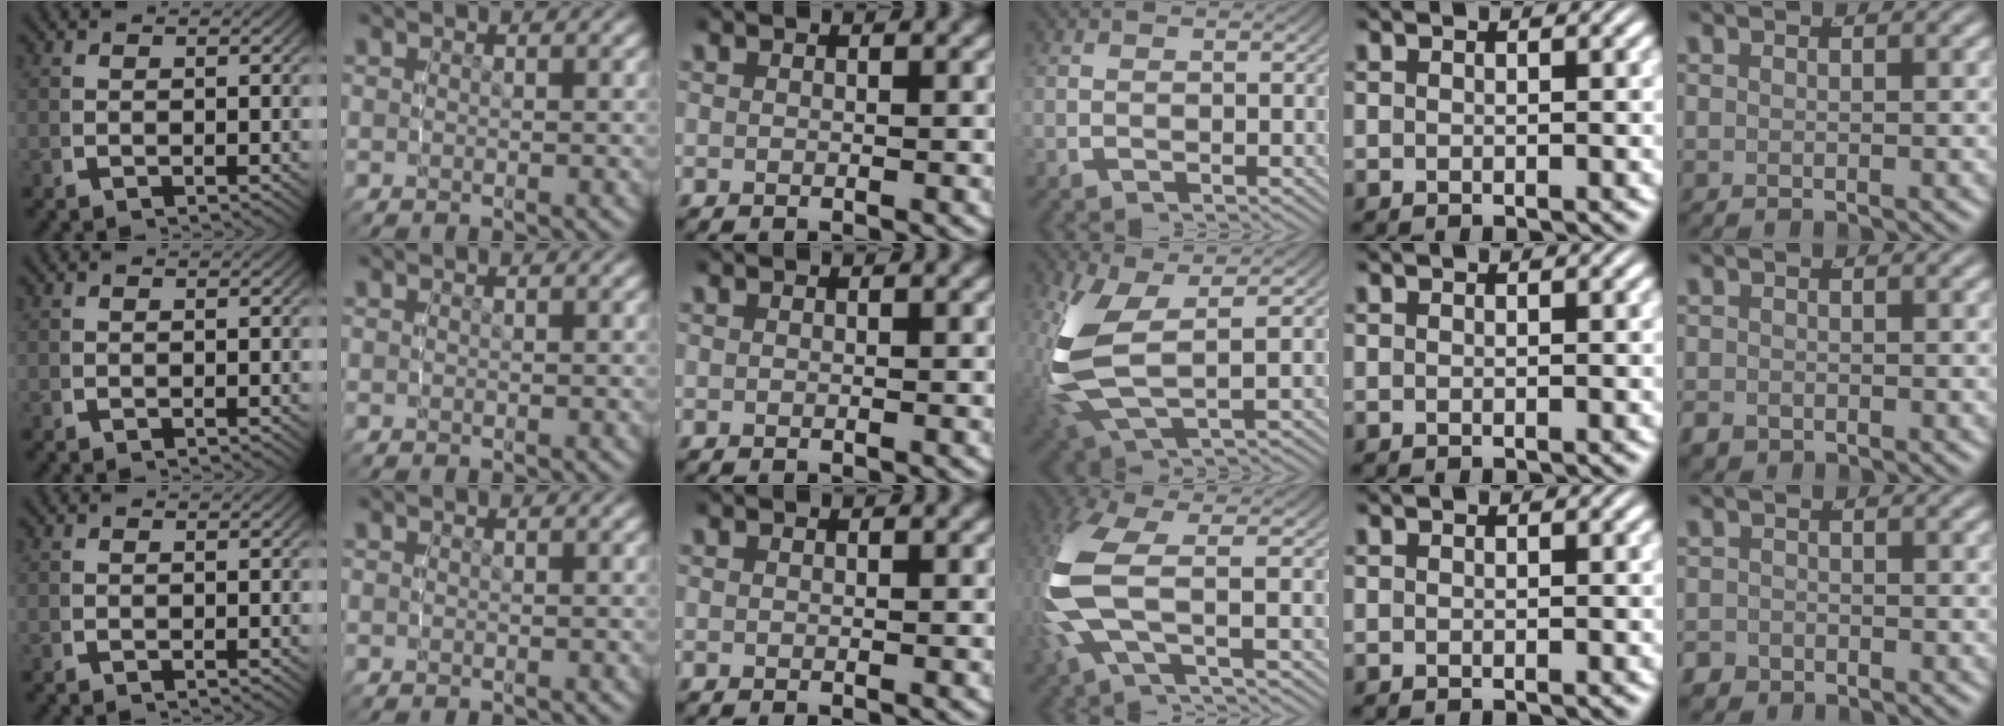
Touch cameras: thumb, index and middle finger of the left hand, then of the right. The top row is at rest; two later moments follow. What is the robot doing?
{"motion": "lift_and_place", "object": "glasses"}